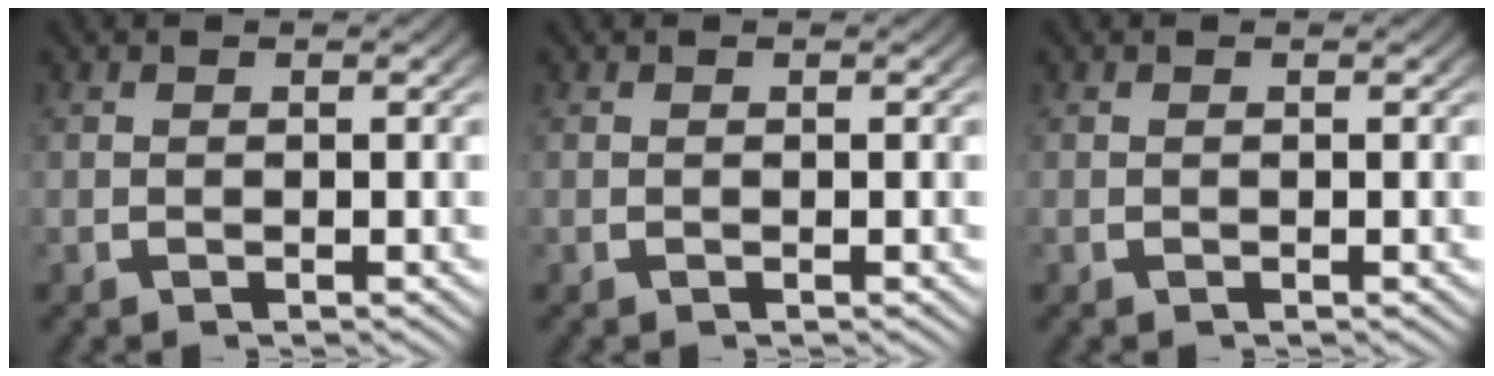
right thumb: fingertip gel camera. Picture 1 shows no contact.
{"total": 0.0}
{"total": 0.0}